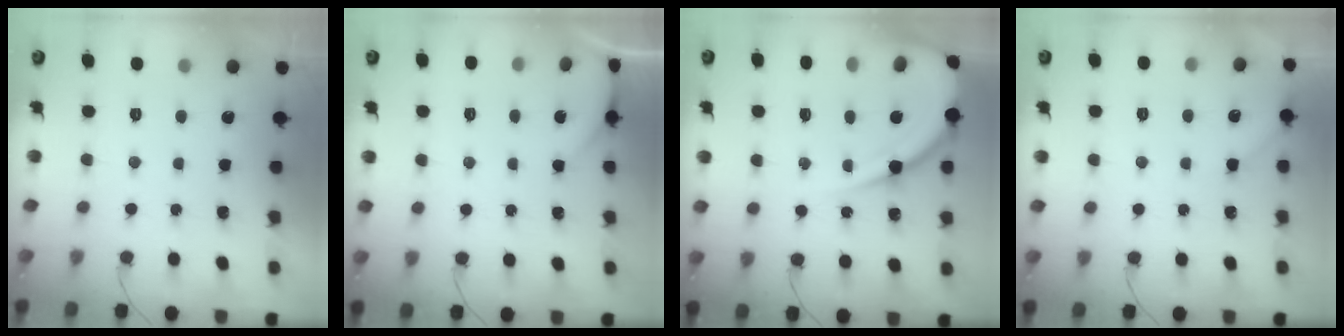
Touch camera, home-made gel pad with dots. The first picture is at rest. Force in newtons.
{"total": 2.4, "press": 2.4, "slide": 0.3}
{"total": 14.6, "press": 14.5, "slide": 1.5}
{"total": 3.3, "press": 3.3, "slide": 0.4}